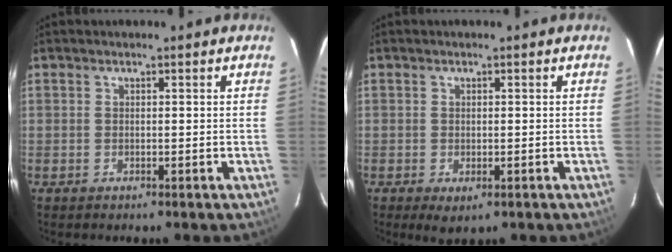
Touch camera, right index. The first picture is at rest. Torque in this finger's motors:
{"motor_torque": [0.73, -0.92, 0.11, 0.02]}